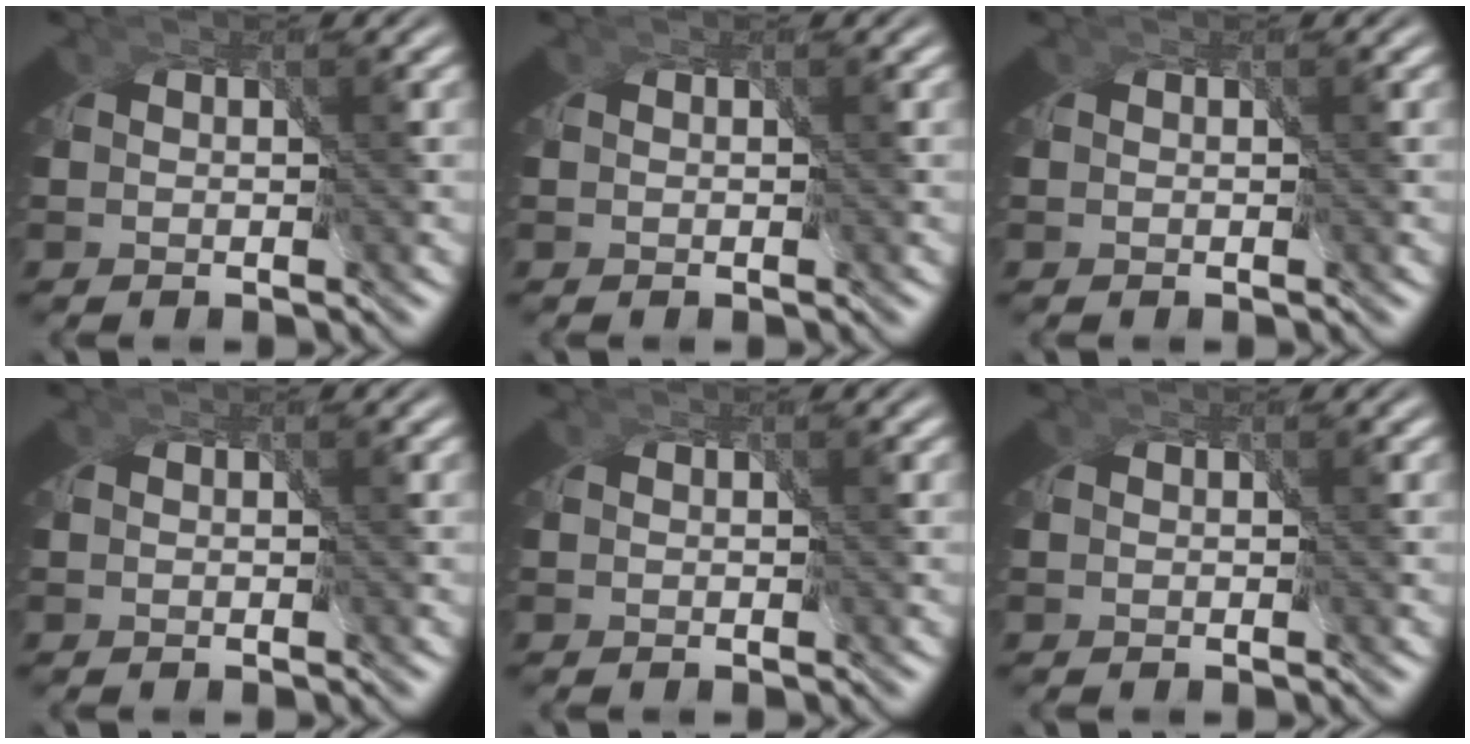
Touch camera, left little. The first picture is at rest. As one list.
[{"total": 0.0}, {"total": 0.0}, {"total": 0.0}, {"total": 0.0}, {"total": 0.0}]